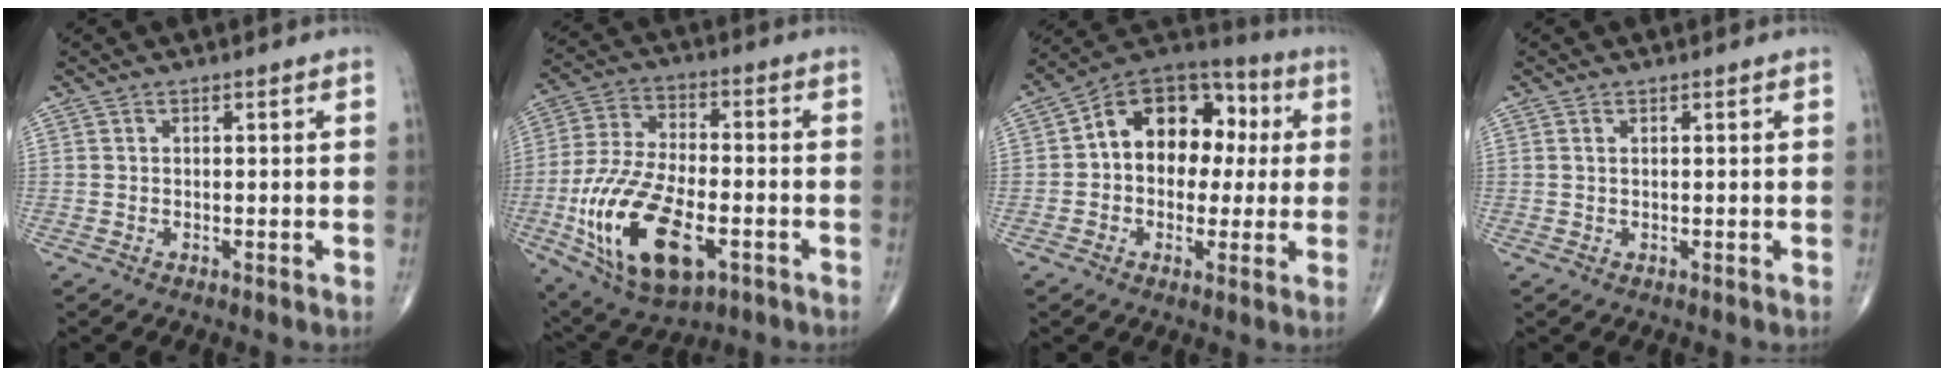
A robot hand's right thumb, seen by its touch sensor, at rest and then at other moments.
{"total": 20.4, "force": [-6.4, 10.4, 16.4], "torque": [-0.310, 0.010, -0.098]}
{"total": 16.3, "force": [1.9, 11.6, 11.2], "torque": [-0.118, 0.037, 0.017]}
{"total": 0.5, "force": [0.2, 0.3, 0.4], "torque": [-0.011, 0.004, 0.006]}